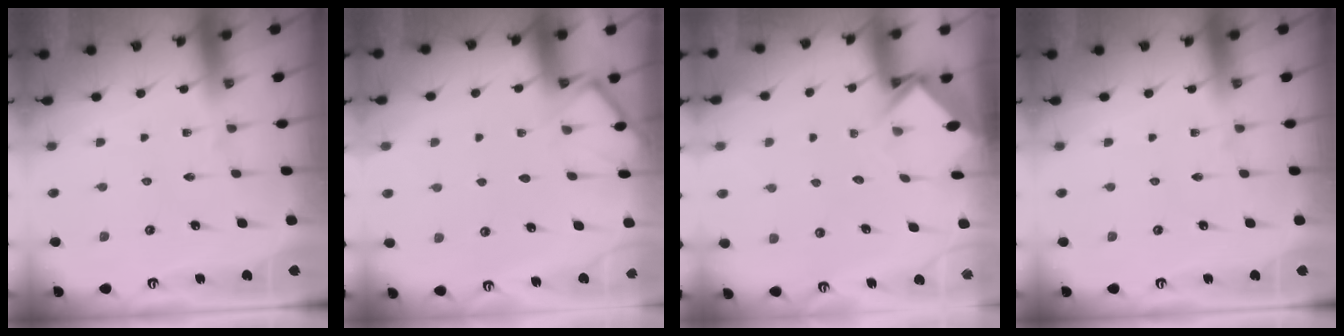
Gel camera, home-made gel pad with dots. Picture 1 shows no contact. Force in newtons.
{"total": 5.5, "press": 5.5, "slide": 0.4}
{"total": 3.8, "press": 3.8, "slide": 0.2}
{"total": 0.0}